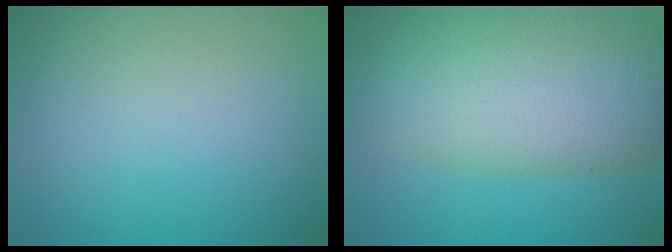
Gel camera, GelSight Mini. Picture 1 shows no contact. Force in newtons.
{"total": 10.4, "press": 10.3, "slide": 0.5}